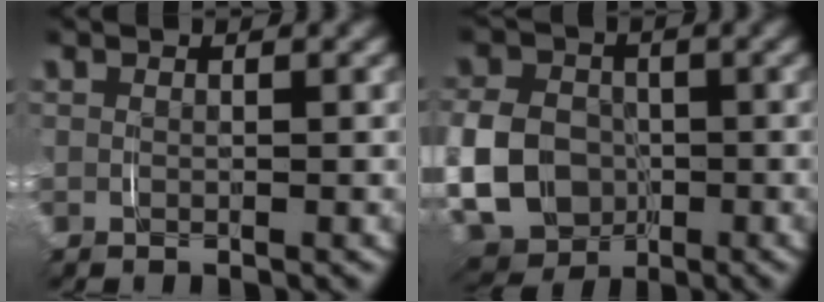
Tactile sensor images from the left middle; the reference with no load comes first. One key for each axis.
{"total": 8.3, "fx": -1.8, "fy": 7.1, "fz": 4.0, "tx": -0.104, "ty": -0.028, "tz": -0.026}